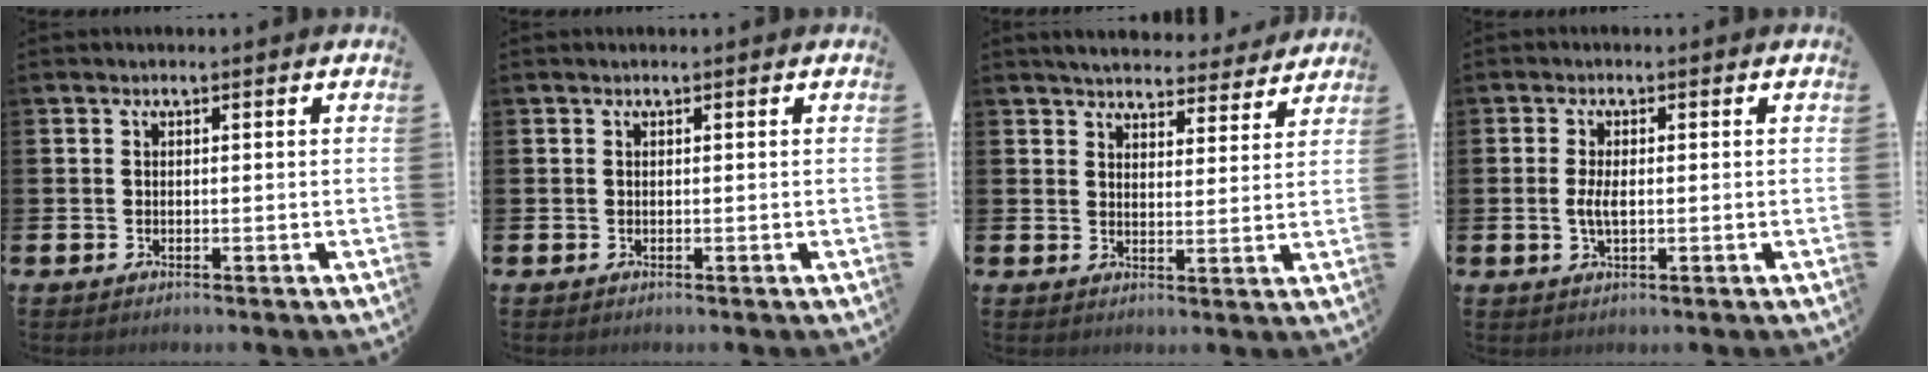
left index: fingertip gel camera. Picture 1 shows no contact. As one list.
[{"total": 0.0}, {"total": 4.9, "force": [4.8, 0.9, 0.5], "torque": [-0.018, -0.033, 0.083]}, {"total": 2.8, "force": [-0.1, 1.2, 2.5], "torque": [-0.054, 0.000, -0.005]}]